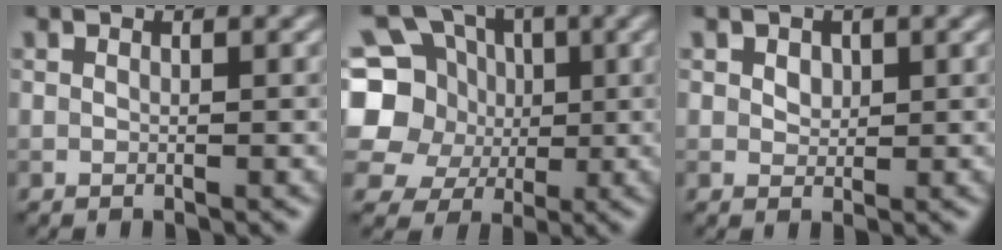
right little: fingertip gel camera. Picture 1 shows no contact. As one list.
[{"total": 9.0, "force": [1.1, 8.0, 4.1], "torque": [-0.101, 0.021, -0.011]}, {"total": 1.2, "force": [0.6, 0.9, 0.6], "torque": [-0.012, 0.001, 0.011]}]